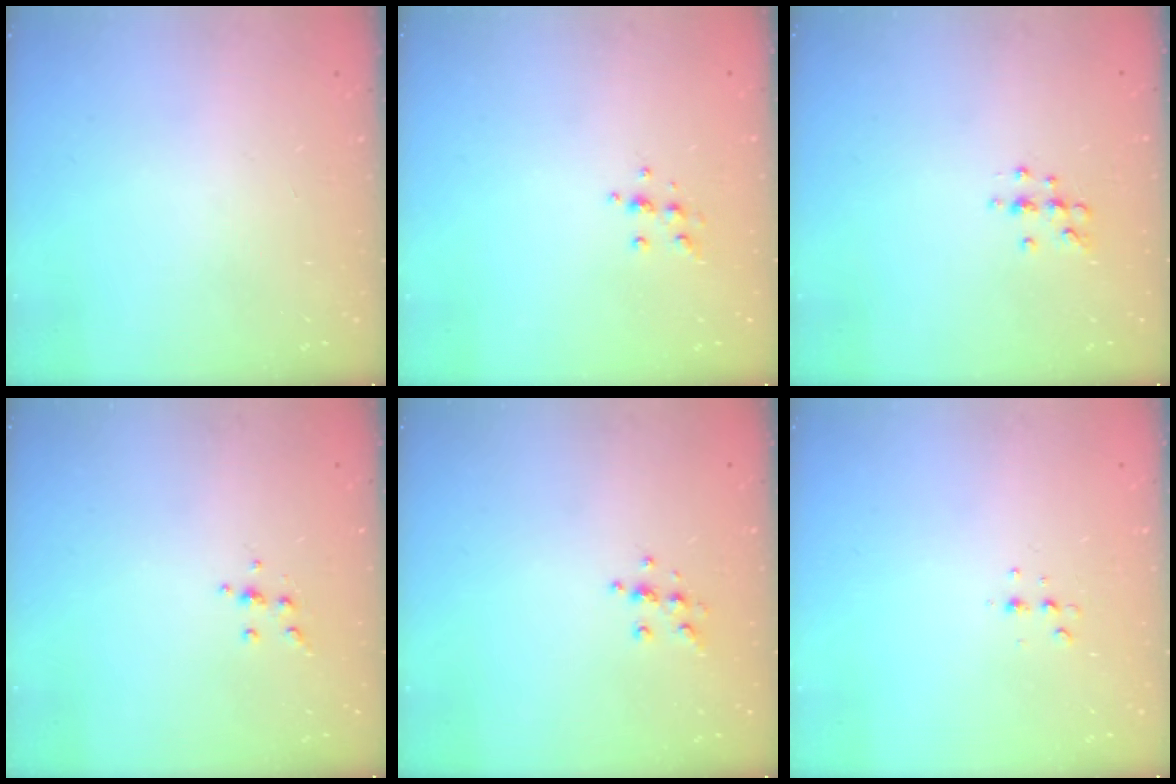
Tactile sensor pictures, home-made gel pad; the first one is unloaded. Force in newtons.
{"total": 6.2, "press": 6.1, "slide": 0.7}
{"total": 7.3, "press": 7.2, "slide": 1.2}
{"total": 4.1, "press": 4.0, "slide": 1.0}
{"total": 6.4, "press": 6.3, "slide": 1.2}
{"total": 3.9, "press": 3.8, "slide": 1.1}